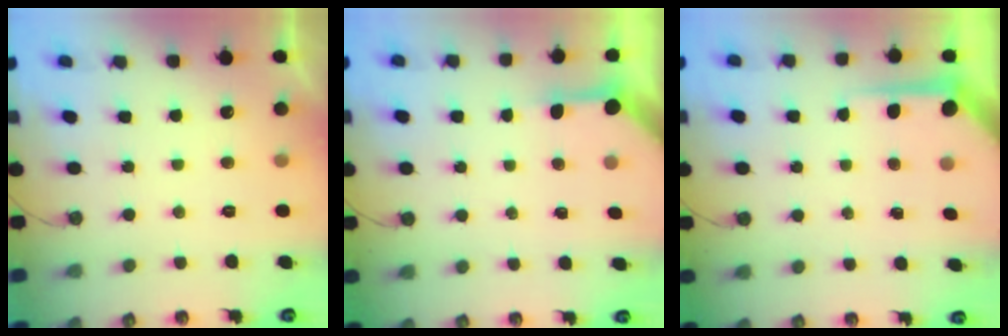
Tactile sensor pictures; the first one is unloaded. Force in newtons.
{"total": 3.4, "press": 3.3, "slide": 0.4}
{"total": 5.3, "press": 5.3, "slide": 0.3}